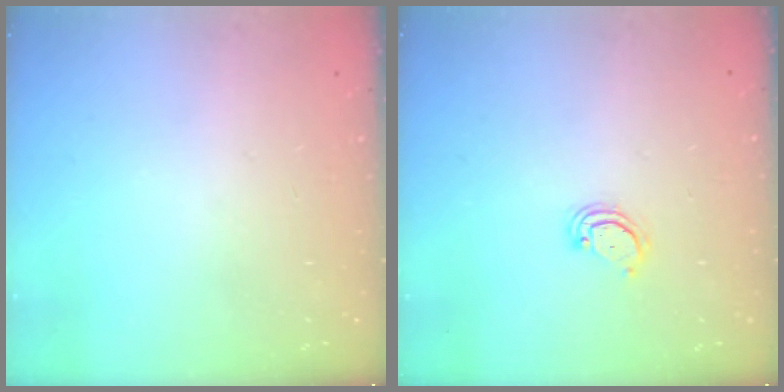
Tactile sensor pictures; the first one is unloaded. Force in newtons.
{"total": 3.5, "press": 3.5, "slide": 0.3}